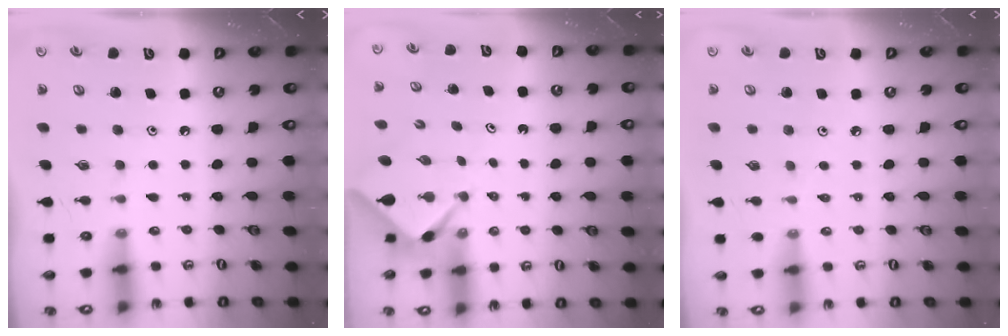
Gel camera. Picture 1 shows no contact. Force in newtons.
{"total": 2.3, "press": 2.3, "slide": 0.2}
{"total": 2.7, "press": 2.6, "slide": 0.6}